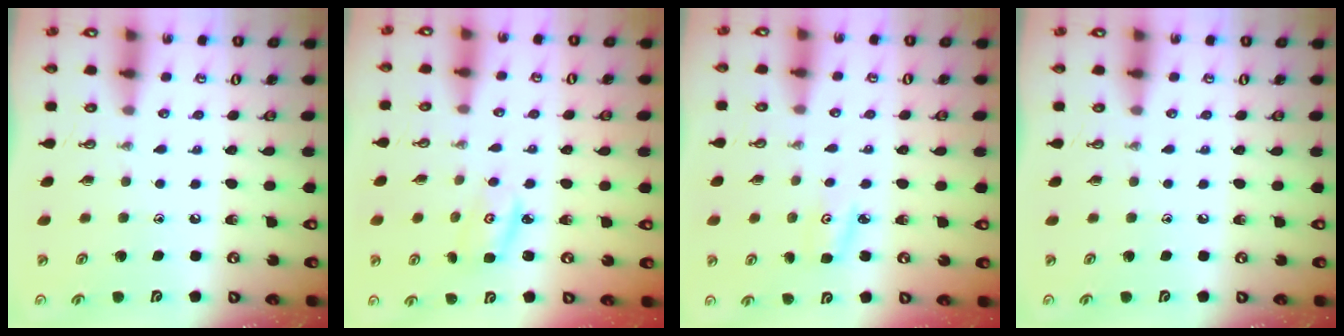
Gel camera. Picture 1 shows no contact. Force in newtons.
{"total": 2.9, "press": 2.9, "slide": 0.2}
{"total": 4.1, "press": 4.1, "slide": 0.5}
{"total": 0.0}